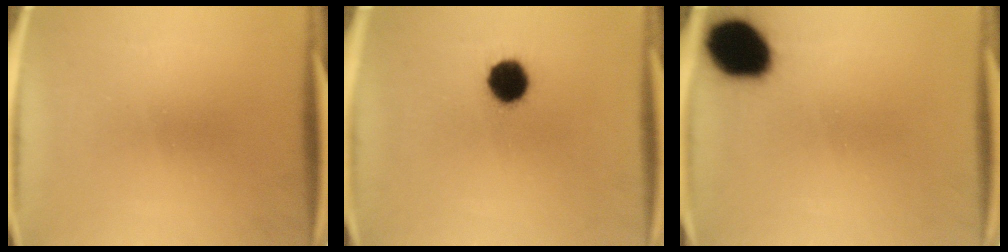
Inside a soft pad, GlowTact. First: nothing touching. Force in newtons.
{"total": 8.7}
{"total": 14.4}